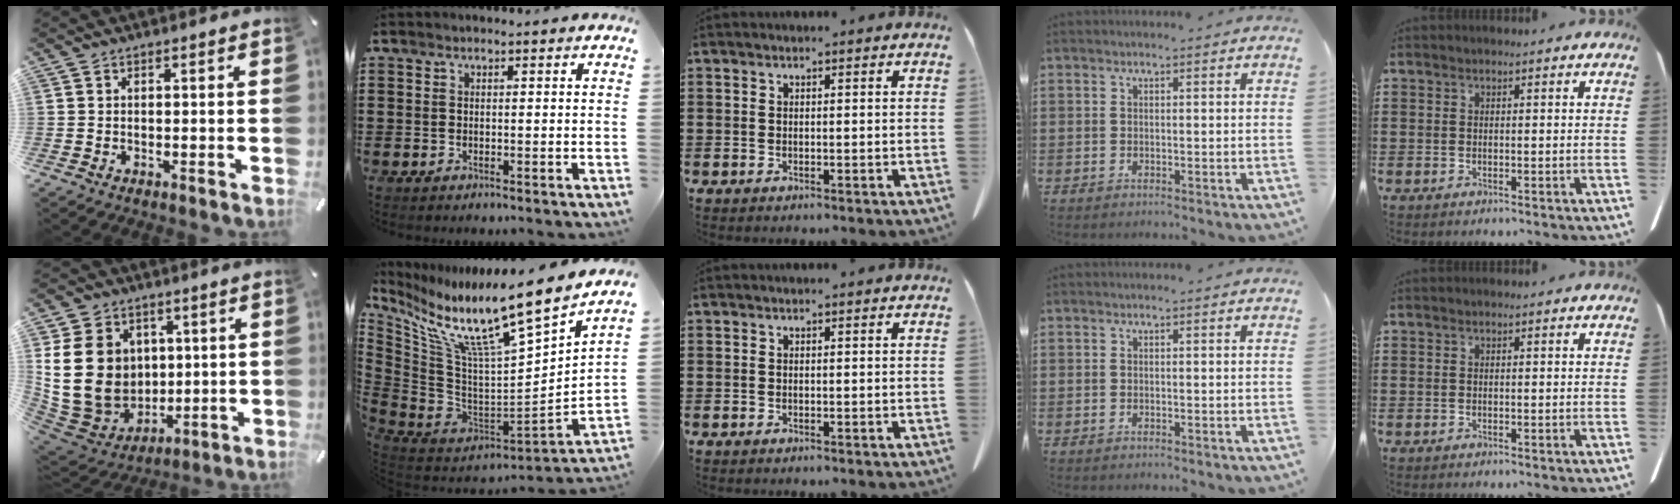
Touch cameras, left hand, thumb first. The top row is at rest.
{"thumb": {"total": 18.7, "force": [3.0, 15.8, 9.5], "torque": [-0.200, -0.023, 0.062]}, "index": {"total": 13.4, "force": [9.2, 1.4, 9.6], "torque": [-0.192, -0.073, 0.142]}}